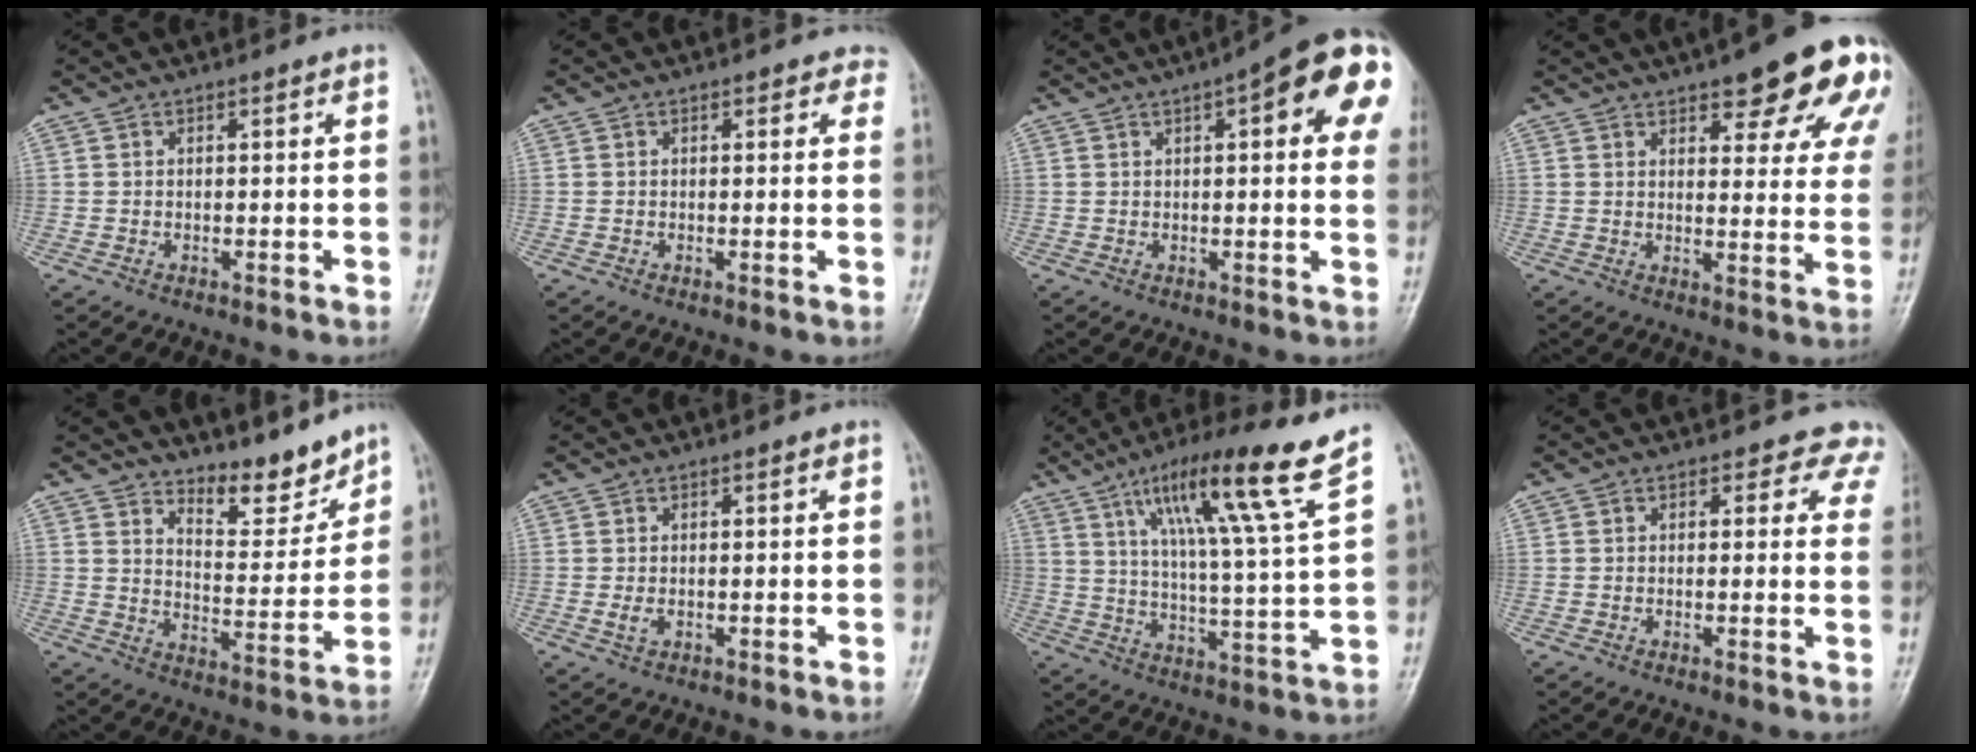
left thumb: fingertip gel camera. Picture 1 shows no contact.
{"total": 2.7, "force": [2.0, 1.6, 0.7], "torque": [0.025, -0.006, 0.005]}
{"total": 16.5, "force": [5.5, 4.8, 14.8], "torque": [-0.176, 0.005, 0.058]}
{"total": 18.7, "force": [10.8, 6.1, 13.9], "torque": [-0.140, -0.035, 0.125]}
{"total": 8.9, "force": [7.9, 2.6, 3.1], "torque": [-0.017, -0.074, 0.134]}
{"total": 1.5, "force": [-0.2, 0.9, 1.2], "torque": [-0.023, 0.000, -0.002]}
{"total": 16.4, "force": [9.8, -0.4, 13.1], "torque": [-0.209, -0.045, 0.157]}
{"total": 5.4, "force": [4.4, 3.0, 0.9], "torque": [0.033, -0.015, 0.022]}